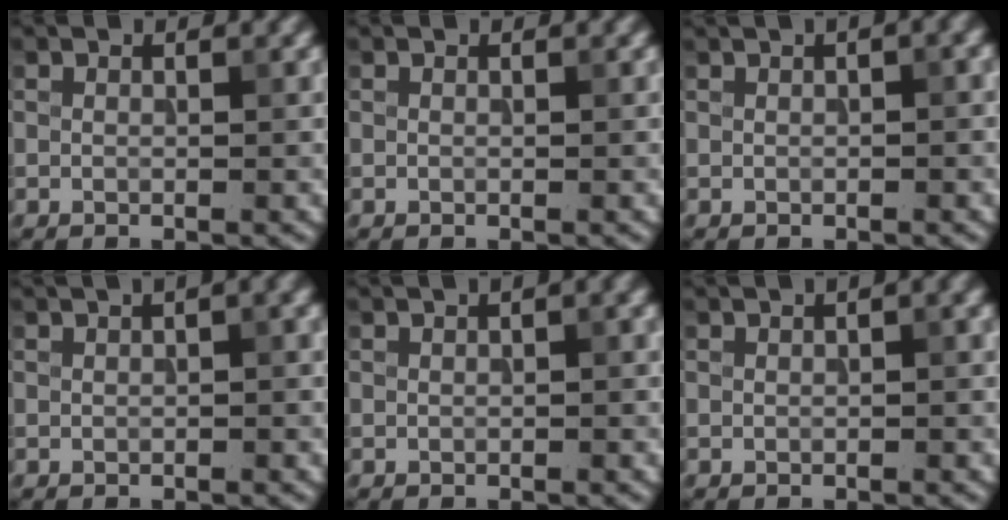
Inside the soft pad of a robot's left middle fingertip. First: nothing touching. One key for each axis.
{"total": 0.0}
{"total": 2.7, "fx": 1.3, "fy": 0.8, "fz": 2.3, "tx": -0.029, "ty": 0.008, "tz": 0.015}
{"total": 3.7, "fx": 1.7, "fy": 1.2, "fz": 3.1, "tx": -0.037, "ty": 0.013, "tz": 0.018}
{"total": 2.3, "fx": 0.9, "fy": 0.6, "fz": 2.0, "tx": -0.024, "ty": 0.005, "tz": 0.010}
{"total": 2.1, "fx": 0.9, "fy": 0.5, "fz": 1.8, "tx": -0.023, "ty": 0.005, "tz": 0.009}